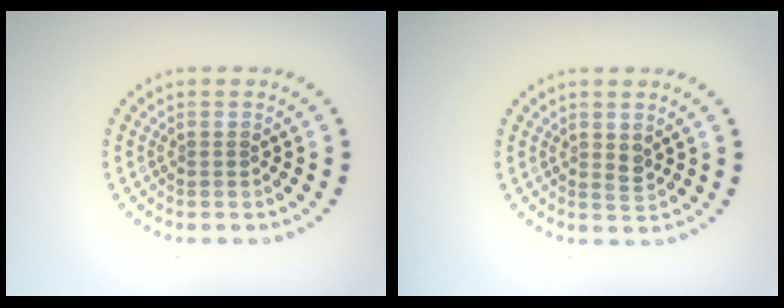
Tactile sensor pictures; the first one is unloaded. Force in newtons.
{"total": 1.0, "press": 0.9, "slide": 0.4}